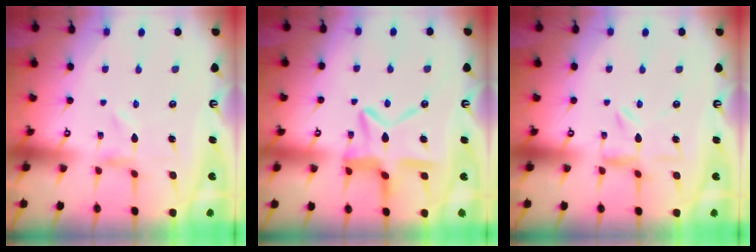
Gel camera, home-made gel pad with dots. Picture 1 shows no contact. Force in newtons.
{"total": 13.5, "press": 13.4, "slide": 1.2}
{"total": 4.2, "press": 4.2, "slide": 0.3}